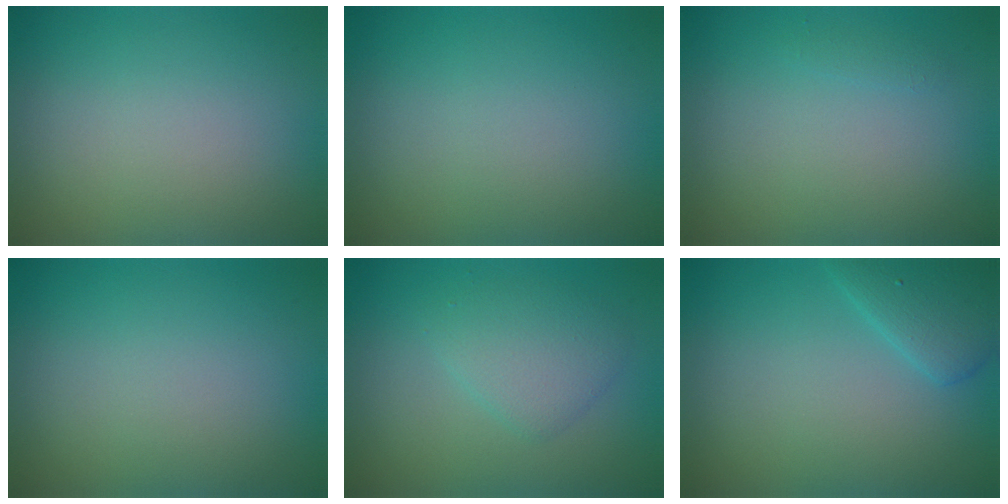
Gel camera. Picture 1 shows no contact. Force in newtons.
{"total": 0.0}
{"total": 0.5, "press": 0.5, "slide": 0.1}
{"total": 0.0}
{"total": 2.8, "press": 2.8, "slide": 0.1}
{"total": 2.9, "press": 2.9, "slide": 0.1}